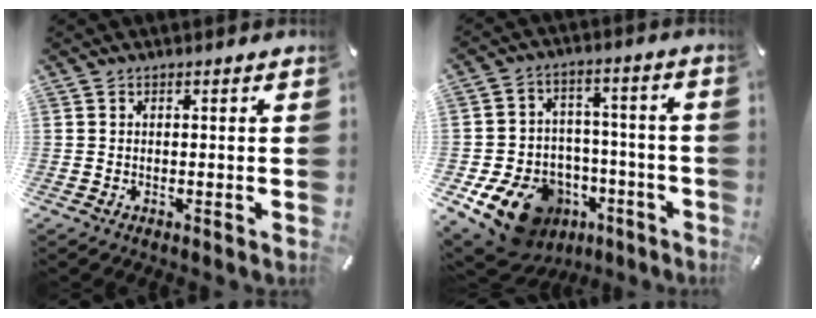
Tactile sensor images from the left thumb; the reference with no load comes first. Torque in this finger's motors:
{"motor_torque": [0.41, 0.94, 0.56, 0.49, 0.13]}